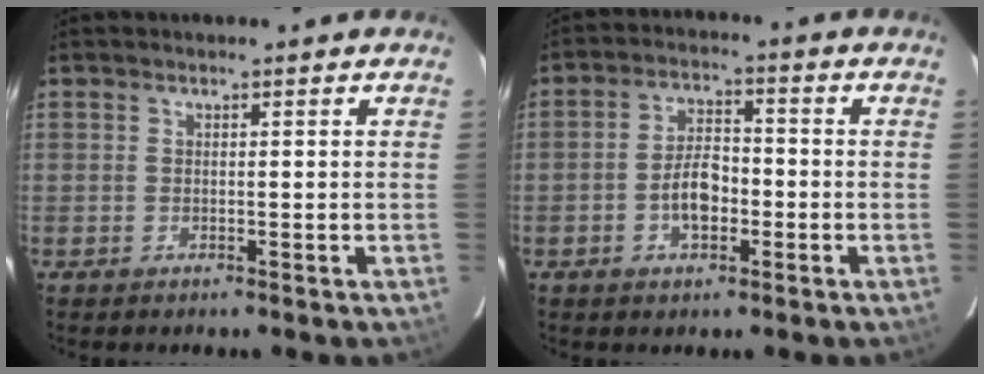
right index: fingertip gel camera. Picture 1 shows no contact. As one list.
[{"total": 6.3, "force": [-2.1, 3.3, 4.9], "torque": [-0.095, 0.012, -0.032]}]